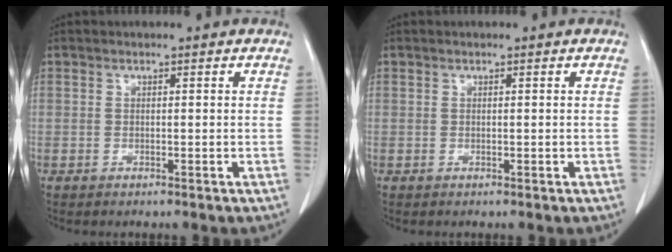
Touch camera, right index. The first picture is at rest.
{"total": 0.0}